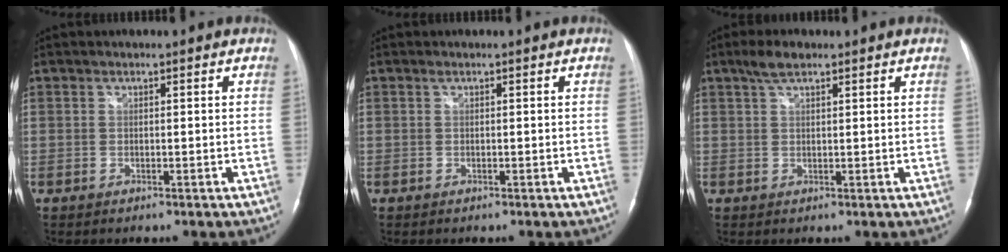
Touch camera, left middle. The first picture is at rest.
{"total": 0.0}
{"total": 3.3, "force": [2.3, 1.1, 2.0], "torque": [-0.046, 0.009, 0.046]}